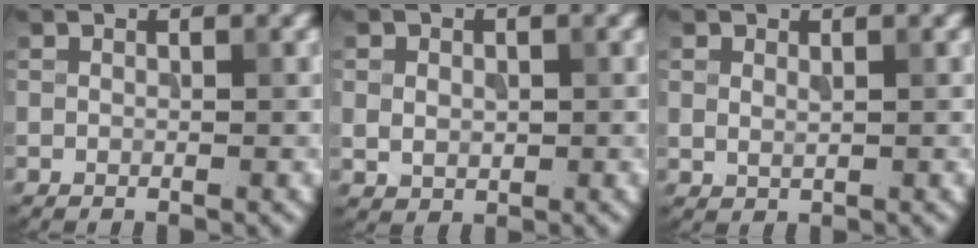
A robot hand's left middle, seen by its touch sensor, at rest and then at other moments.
{"total": 1.9, "force": [0.2, 1.6, 1.0], "torque": [-0.016, -0.004, 0.007]}
{"total": 0.9, "force": [0.4, 0.6, 0.6], "torque": [-0.014, -0.002, 0.012]}